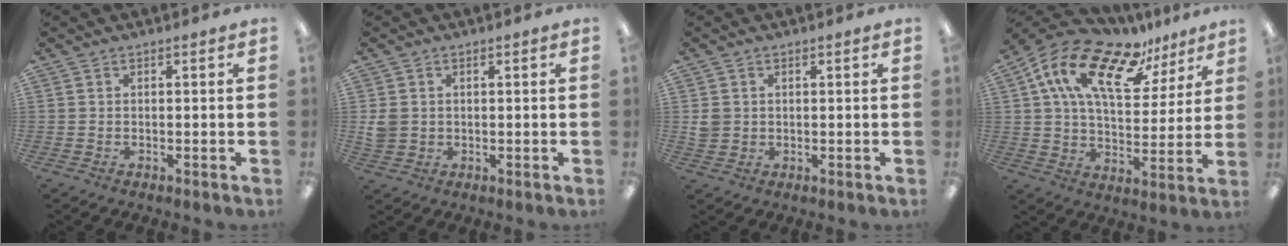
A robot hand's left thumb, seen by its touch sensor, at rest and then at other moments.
{"total": 3.5, "force": [0.5, 3.3, 1.1], "torque": [-0.016, 0.003, 0.011]}
{"total": 2.8, "force": [0.5, 2.7, 0.6], "torque": [-0.007, 0.001, 0.007]}
{"total": 19.6, "force": [11.0, 9.8, 13.0], "torque": [-0.242, -0.045, 0.192]}